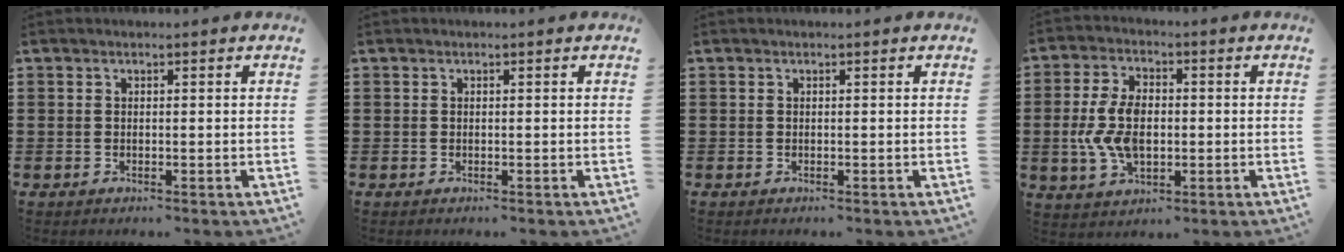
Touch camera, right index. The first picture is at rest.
{"total": 0.0}
{"total": 0.0}
{"total": 8.4, "force": [-0.6, 5.0, 6.7], "torque": [-0.159, 0.004, -0.016]}